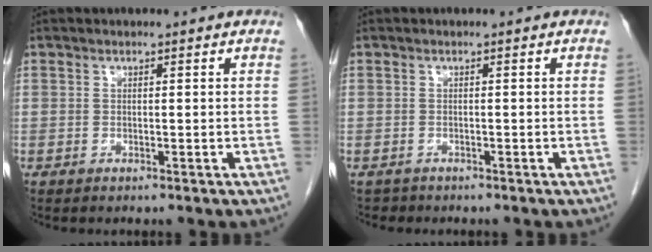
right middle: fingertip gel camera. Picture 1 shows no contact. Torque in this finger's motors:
{"motor_torque": [0.02, -0.08, -0.04, -0.02]}